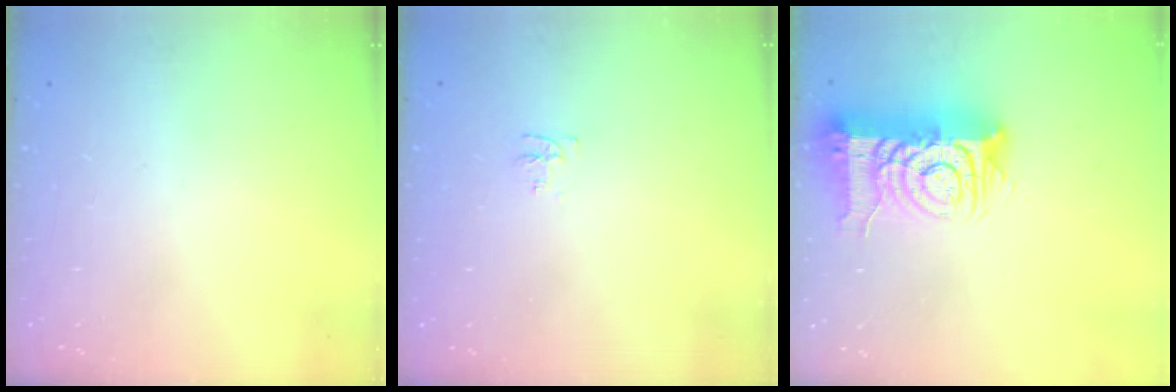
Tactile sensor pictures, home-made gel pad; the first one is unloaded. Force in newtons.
{"total": 3.7, "press": 3.6, "slide": 0.6}
{"total": 14.6, "press": 14.5, "slide": 1.7}